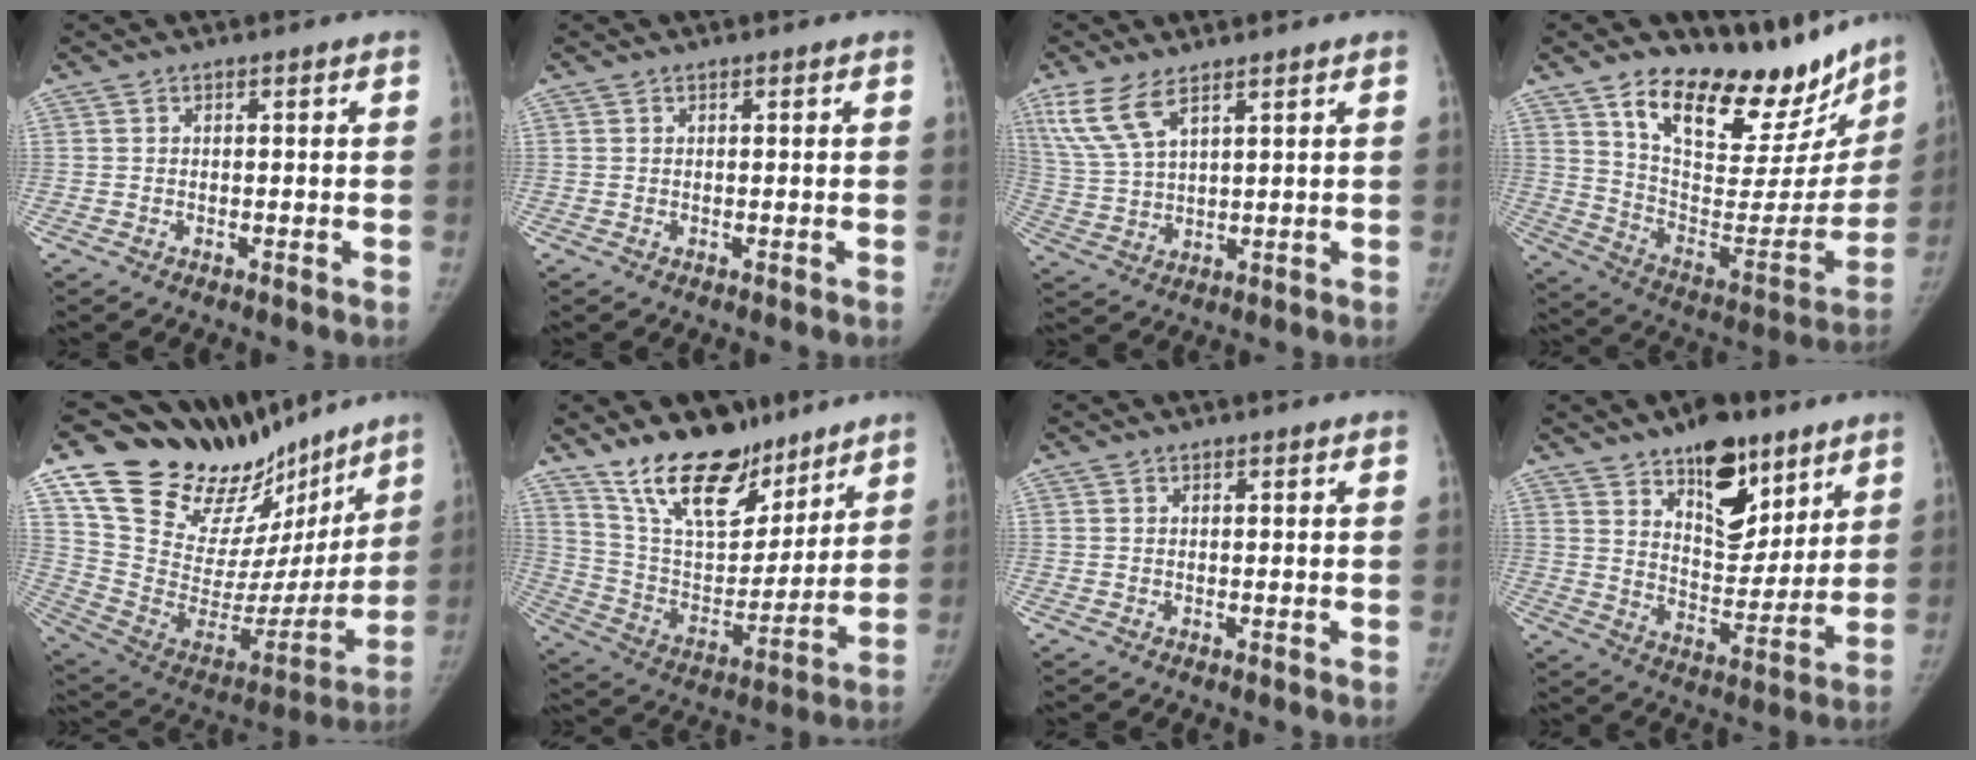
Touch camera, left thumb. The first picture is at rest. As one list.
[{"total": 0.0}, {"total": 8.8, "force": [5.7, 3.2, 5.9], "torque": [-0.133, -0.013, 0.126]}, {"total": 26.7, "force": [20.1, 11.4, 13.3], "torque": [-0.148, -0.103, 0.309]}, {"total": 28.7, "force": [22.5, 13.2, 11.9], "torque": [-0.150, -0.106, 0.362]}, {"total": 19.4, "force": [14.2, 9.2, 9.6], "torque": [-0.113, -0.085, 0.250]}, {"total": 0.0}, {"total": 15.8, "force": [10.0, 7.9, 9.3], "torque": [-0.086, -0.065, 0.160]}]